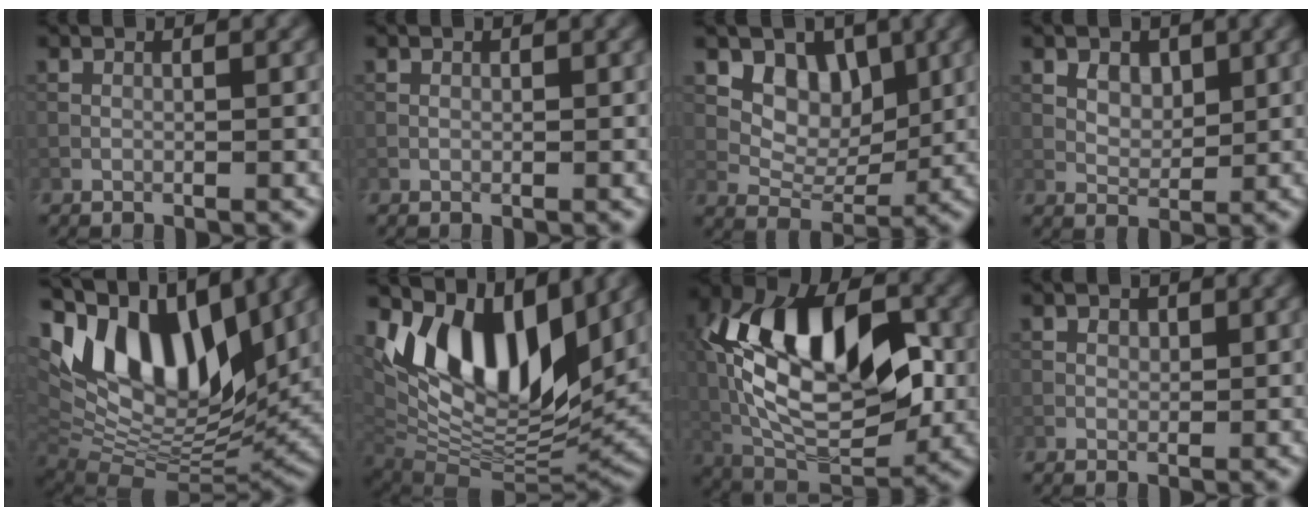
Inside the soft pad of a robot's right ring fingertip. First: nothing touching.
{"total": 0.0}
{"total": 5.5, "force": [2.2, 4.1, 2.9], "torque": [-0.045, -0.025, 0.051]}
{"total": 2.1, "force": [0.8, 1.6, 1.1], "torque": [-0.021, -0.013, 0.026]}
{"total": 14.9, "force": [5.3, 7.6, 11.7], "torque": [-0.215, 0.023, 0.088]}
{"total": 13.2, "force": [5.4, 6.8, 10.0], "torque": [-0.186, -0.003, 0.104]}
{"total": 14.6, "force": [0.7, 7.7, 12.3], "torque": [-0.229, 0.015, 0.004]}
{"total": 0.7, "force": [0.2, 0.7, 0.2], "torque": [-0.003, 0.000, 0.009]}